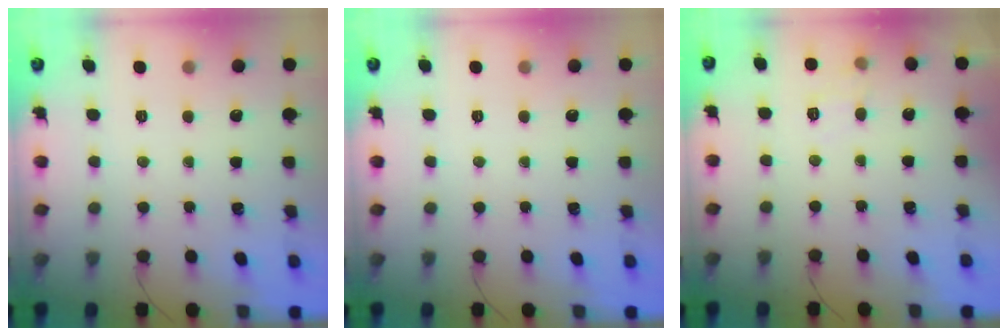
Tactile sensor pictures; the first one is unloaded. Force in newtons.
{"total": 0.0}
{"total": 5.0, "press": 4.6, "slide": 1.9}